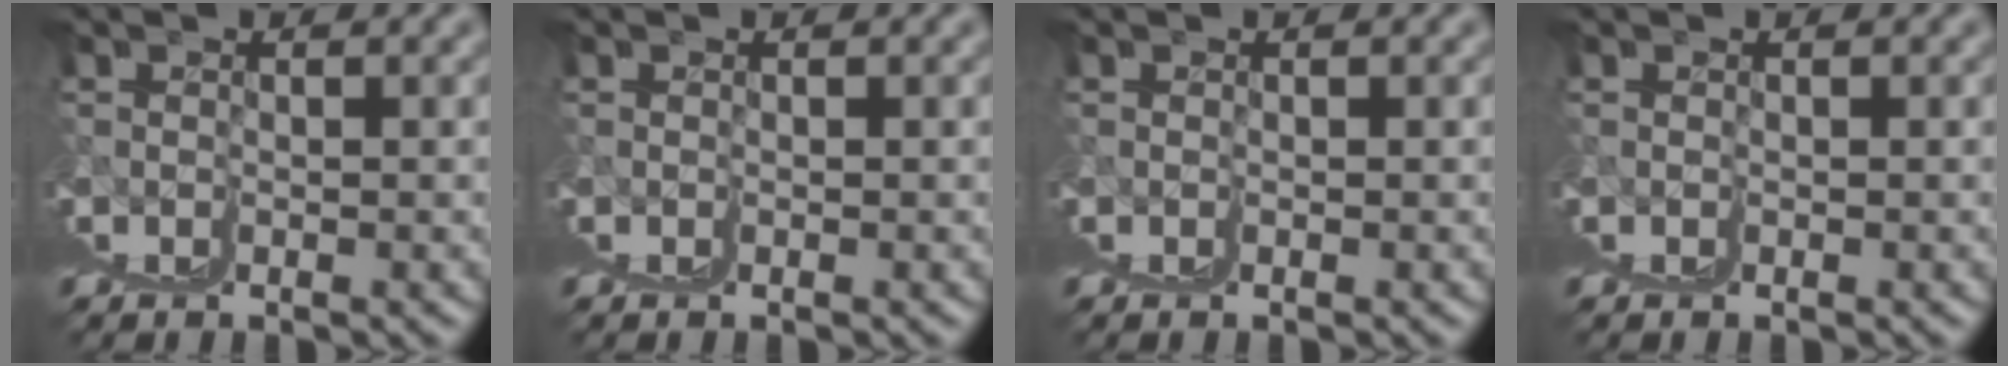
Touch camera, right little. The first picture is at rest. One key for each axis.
{"total": 0.0}
{"total": 0.0}
{"total": 0.0}